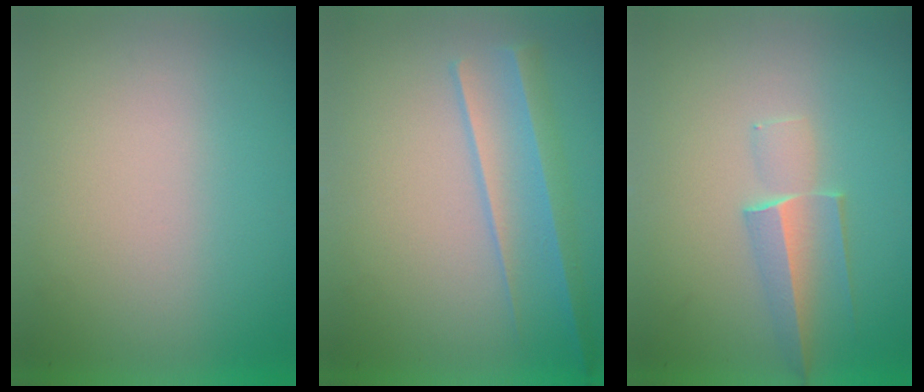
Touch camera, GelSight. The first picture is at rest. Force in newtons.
{"total": 2.2}
{"total": 1.8}